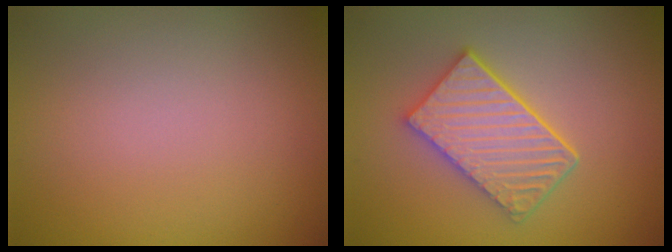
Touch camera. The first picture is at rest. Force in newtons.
{"total": 5.1, "press": 4.2, "slide": 2.8}